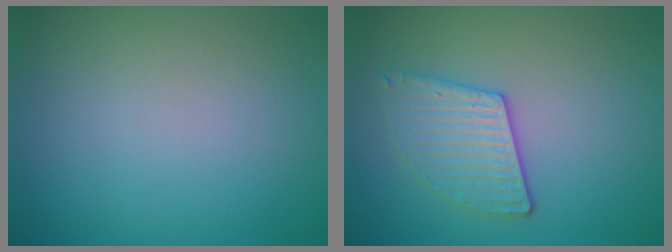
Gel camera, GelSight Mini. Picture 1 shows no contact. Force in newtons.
{"total": 3.0, "press": 2.9, "slide": 0.7}